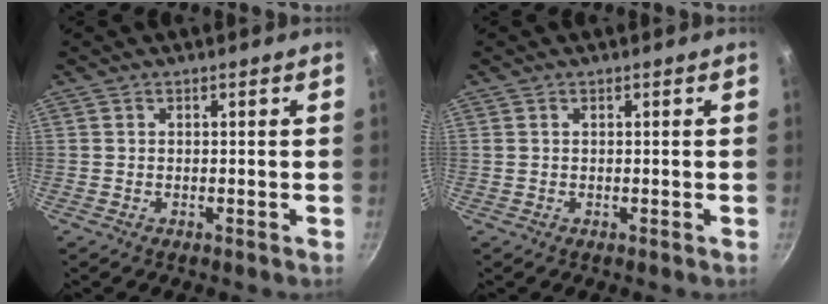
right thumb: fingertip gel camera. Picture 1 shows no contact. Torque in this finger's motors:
{"motor_torque": [-0.31, -0.09, 0.22, 0.17, -0.07]}